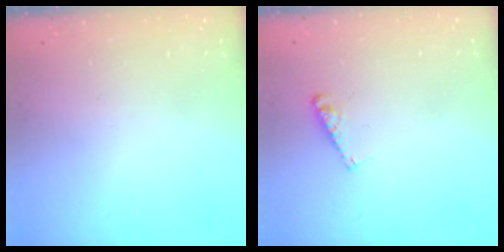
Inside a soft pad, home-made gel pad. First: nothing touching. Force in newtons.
{"total": 3.9, "press": 3.9, "slide": 0.3}